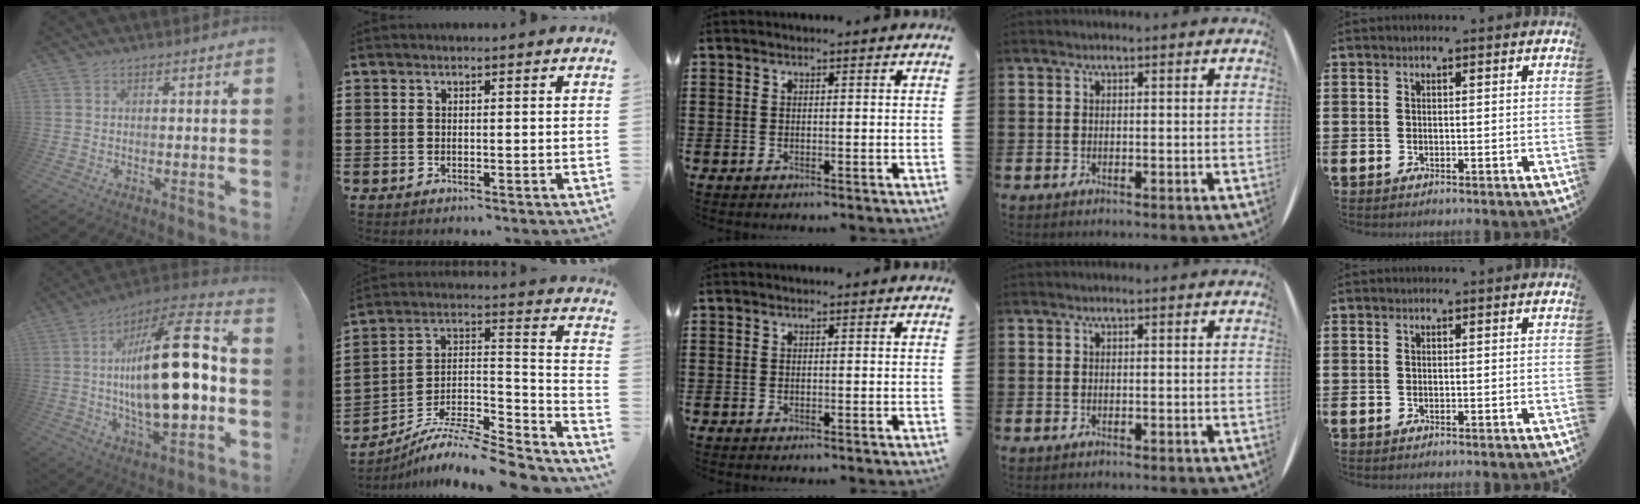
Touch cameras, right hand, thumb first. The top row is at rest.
{"thumb": {"total": 26.4, "force": [-1.0, 8.9, 24.8], "torque": [-0.420, 0.004, -0.027]}, "index": {"total": 8.5, "force": [-7.6, 1.8, 3.5], "torque": [-0.062, 0.008, -0.153]}}